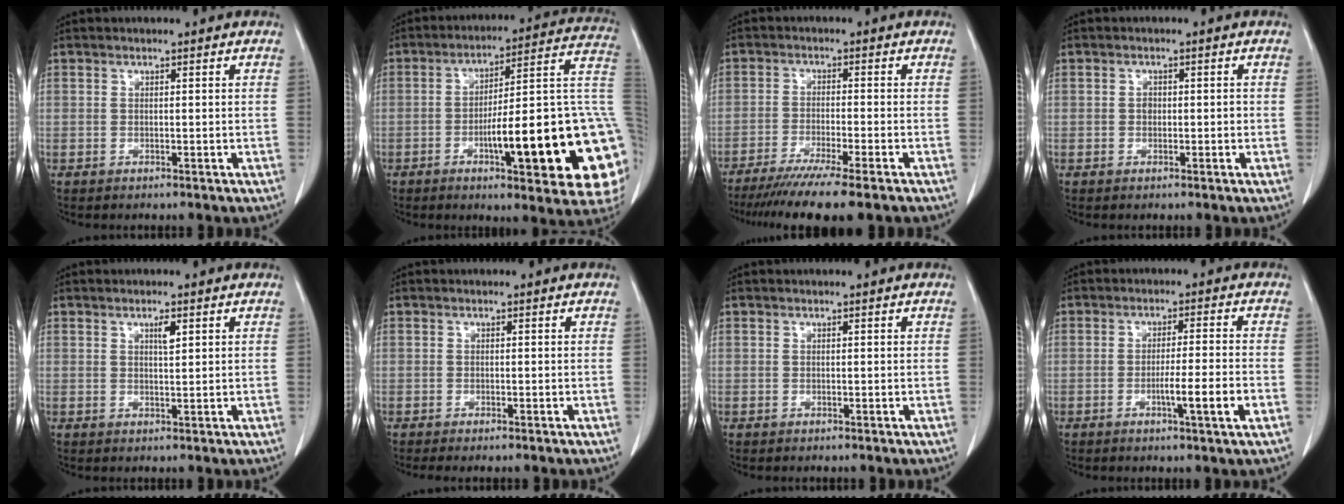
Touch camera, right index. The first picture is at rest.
{"total": 26.2, "force": [-5.3, 3.8, 25.4], "torque": [-0.242, 0.014, -0.072]}
{"total": 11.1, "force": [-8.9, -0.7, 6.6], "torque": [-0.086, -0.031, -0.139]}
{"total": 1.4, "force": [-0.2, 1.0, 0.9], "torque": [-0.014, 0.003, -0.002]}
{"total": 1.8, "force": [0.9, 0.3, 1.5], "torque": [-0.027, -0.002, 0.015]}
{"total": 1.1, "force": [-0.9, 0.0, 0.6], "torque": [-0.010, -0.004, -0.015]}
{"total": 0.0}
{"total": 6.2, "force": [-2.1, -0.6, 5.8], "torque": [-0.088, -0.009, -0.034]}